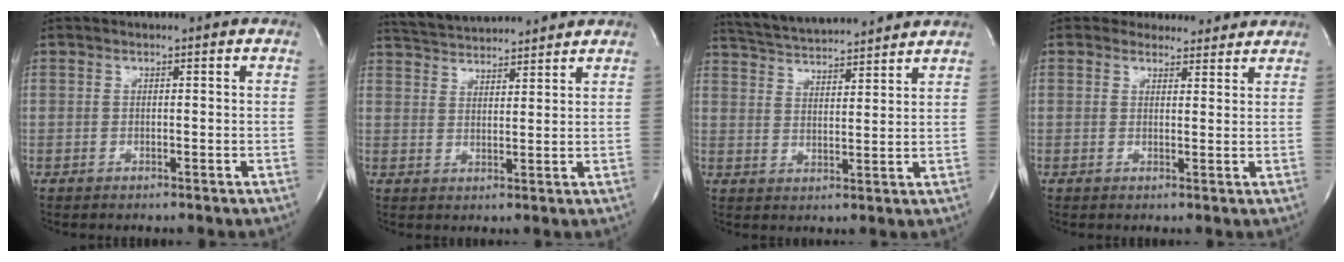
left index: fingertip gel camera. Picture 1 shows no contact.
{"total": 9.6, "force": [9.2, 0.8, 2.4], "torque": [-0.053, 0.019, 0.146]}
{"total": 13.2, "force": [12.4, 1.3, 4.4], "torque": [-0.085, 0.017, 0.192]}
{"total": 5.1, "force": [4.6, 2.2, 0.2], "torque": [0.005, -0.001, 0.047]}